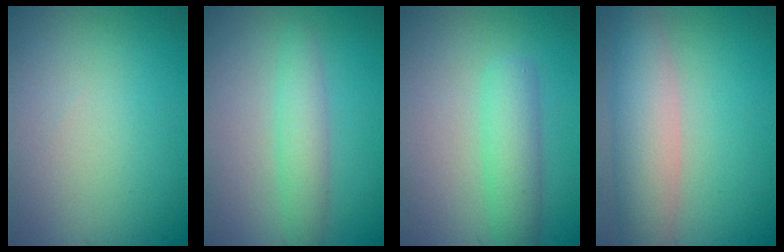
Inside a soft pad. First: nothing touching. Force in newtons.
{"total": 2.7, "press": 2.7, "slide": 0.1}
{"total": 3.5, "press": 3.5, "slide": 0.2}
{"total": 5.6, "press": 5.5, "slide": 0.7}